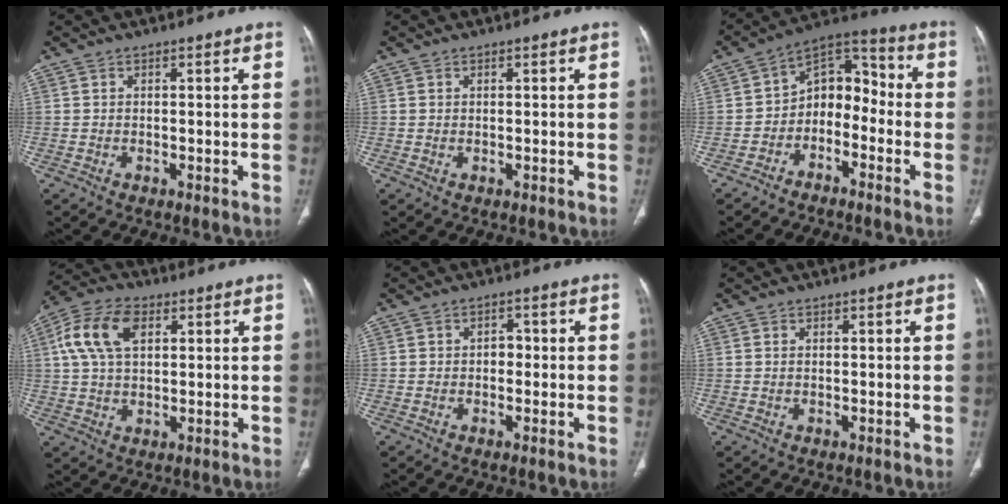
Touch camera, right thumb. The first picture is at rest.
{"total": 0.0}
{"total": 10.3, "force": [-3.5, 7.3, 6.4], "torque": [-0.062, 0.066, -0.076]}
{"total": 11.2, "force": [3.5, 6.6, 8.4], "torque": [-0.165, 0.015, 0.061]}
{"total": 1.9, "force": [-0.3, 1.4, 1.2], "torque": [-0.004, 0.006, -0.009]}
{"total": 0.0}